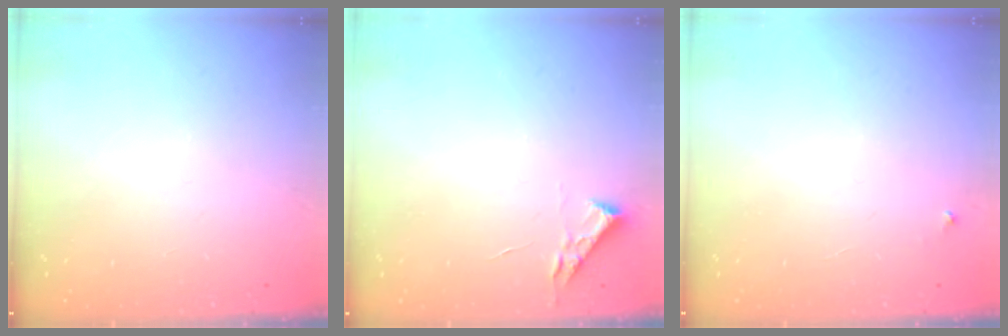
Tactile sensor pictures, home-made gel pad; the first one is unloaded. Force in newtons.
{"total": 3.1, "press": 3.0, "slide": 0.4}
{"total": 2.2, "press": 2.2, "slide": 0.1}